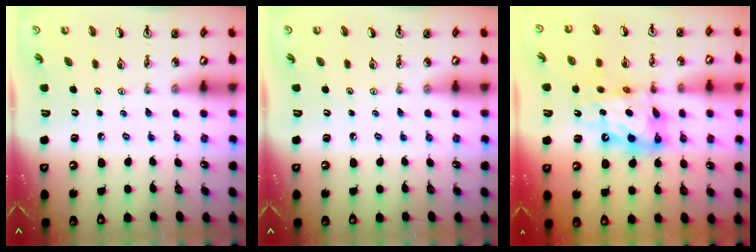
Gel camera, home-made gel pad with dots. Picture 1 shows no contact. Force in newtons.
{"total": 0.0}
{"total": 12.7, "press": 12.6, "slide": 1.3}